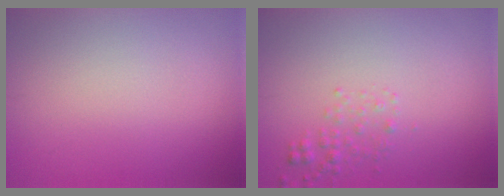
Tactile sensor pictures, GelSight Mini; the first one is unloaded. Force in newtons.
{"total": 1.3, "press": 1.3, "slide": 0.1}